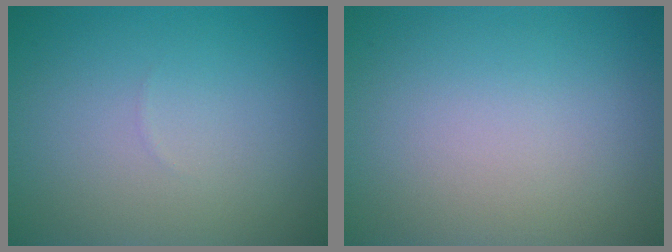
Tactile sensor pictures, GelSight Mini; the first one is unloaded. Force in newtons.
{"total": 0.0}